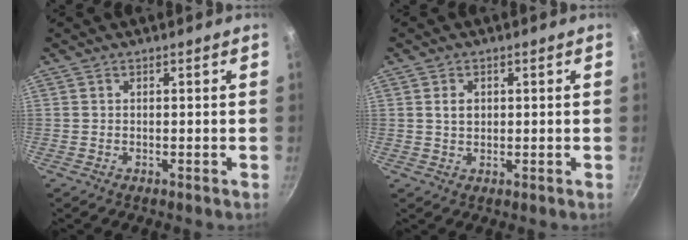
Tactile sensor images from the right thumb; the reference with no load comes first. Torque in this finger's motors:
{"motor_torque": [-0.03, 0.18, 0.19, 0.25, -0.01]}